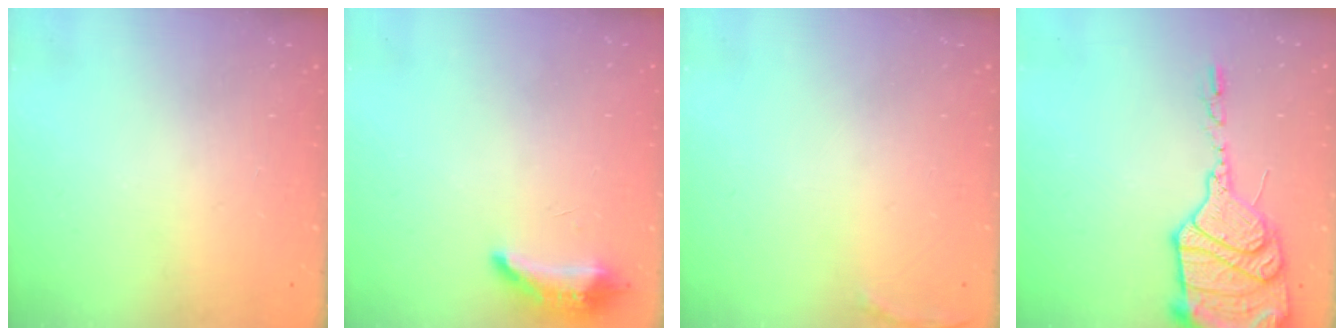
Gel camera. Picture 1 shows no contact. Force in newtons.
{"total": 8.5, "press": 8.4, "slide": 1.6}
{"total": 5.2, "press": 5.1, "slide": 1.2}
{"total": 20.5, "press": 19.8, "slide": 5.4}